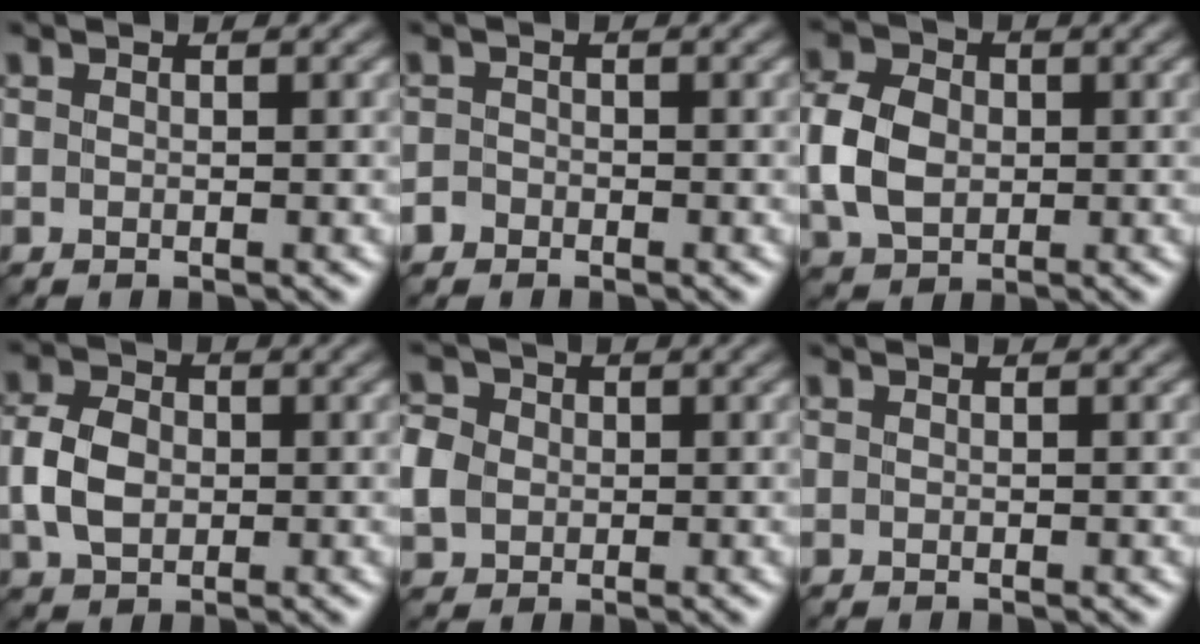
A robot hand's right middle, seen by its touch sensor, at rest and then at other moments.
{"total": 1.1, "force": [-0.8, 0.7, 0.1], "torque": [0.001, 0.003, -0.017]}
{"total": 5.9, "force": [-0.1, 4.6, 3.8], "torque": [-0.092, 0.007, -0.008]}
{"total": 4.6, "force": [-0.2, 3.4, 3.0], "torque": [-0.069, 0.005, -0.007]}
{"total": 4.4, "force": [0.1, 3.9, 2.1], "torque": [-0.059, 0.016, -0.004]}
{"total": 0.0}